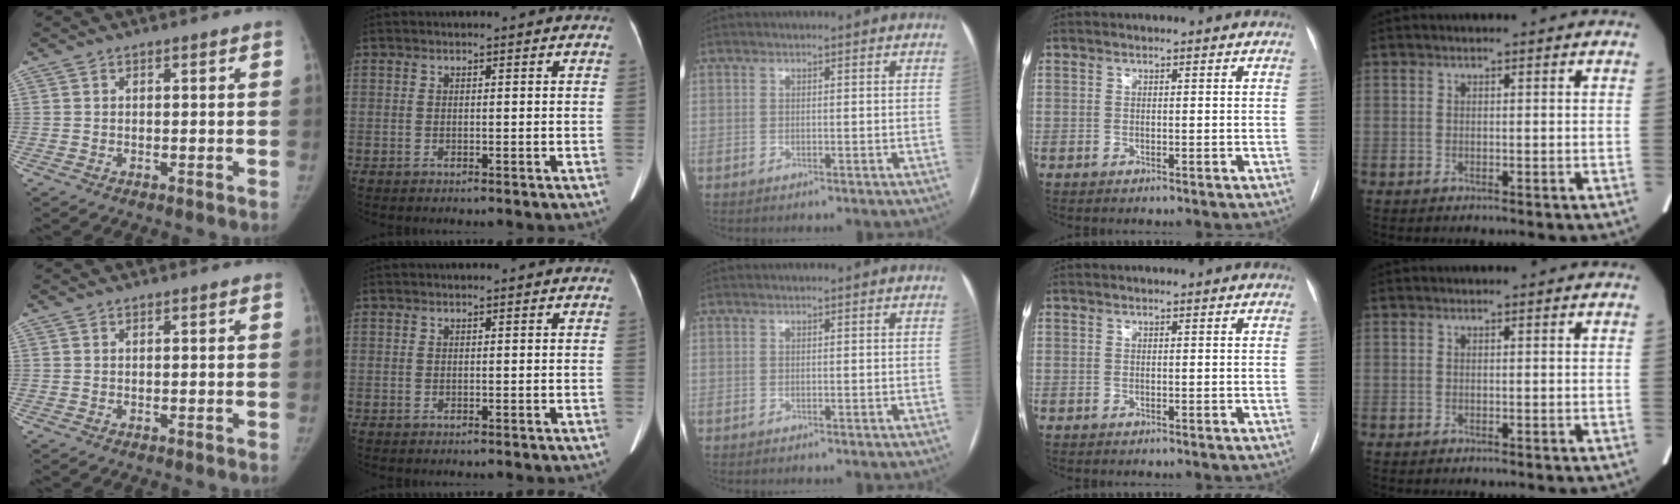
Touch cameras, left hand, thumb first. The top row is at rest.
{}